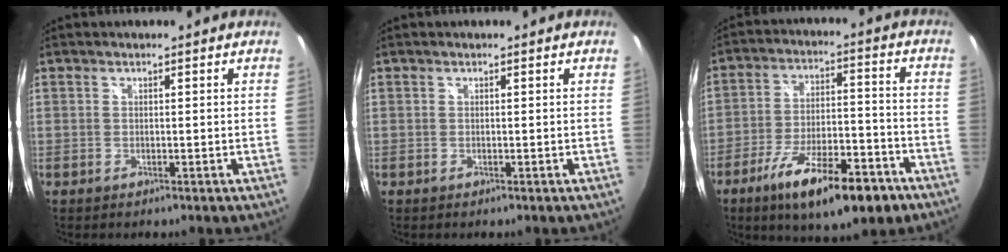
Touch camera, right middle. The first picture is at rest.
{"total": 0.0}
{"total": 17.3, "force": [-10.8, 5.1, 12.6], "torque": [-0.220, -0.022, -0.167]}